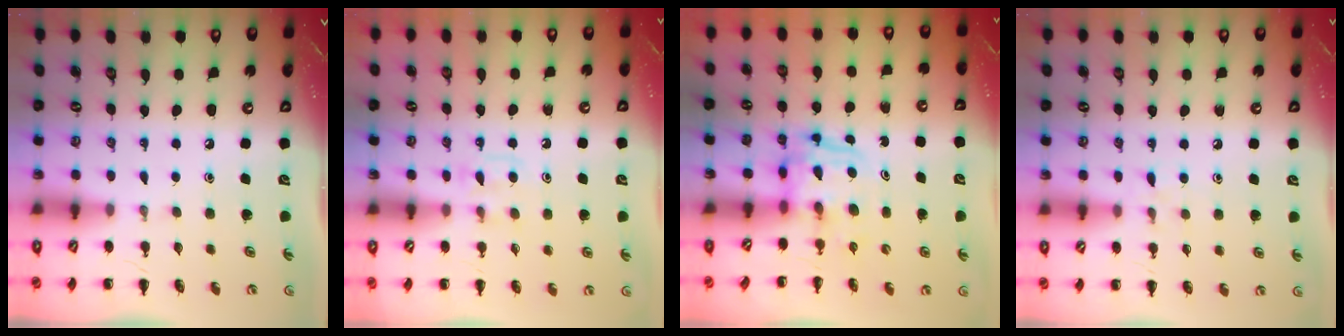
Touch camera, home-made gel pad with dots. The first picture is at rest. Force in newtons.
{"total": 5.3, "press": 5.0, "slide": 1.8}
{"total": 3.6, "press": 3.5, "slide": 0.3}
{"total": 5.8, "press": 5.4, "slide": 2.3}